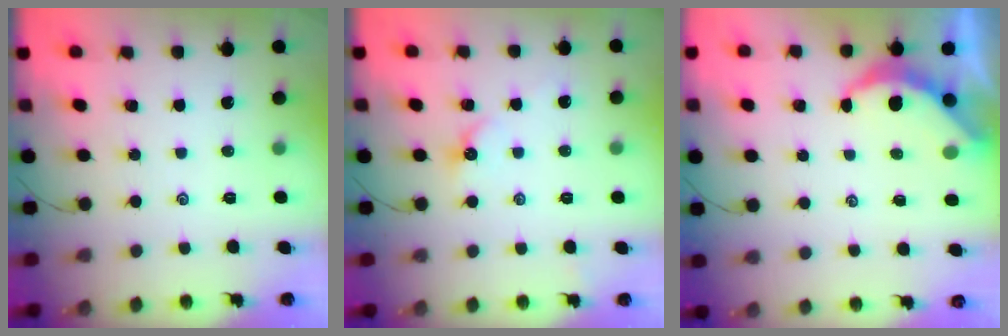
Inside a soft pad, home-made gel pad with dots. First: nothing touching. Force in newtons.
{"total": 4.2, "press": 4.2, "slide": 0.6}
{"total": 5.5, "press": 5.5, "slide": 0.5}